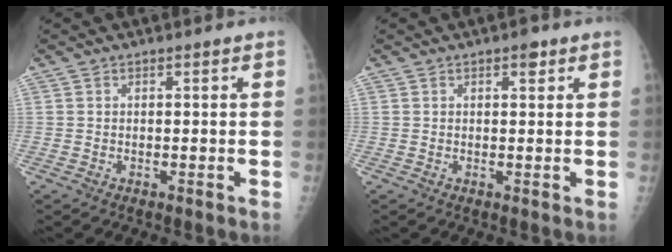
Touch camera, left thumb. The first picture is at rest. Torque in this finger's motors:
{"motor_torque": [0.16, 0.26, 0.19, -0.04, 0.00]}